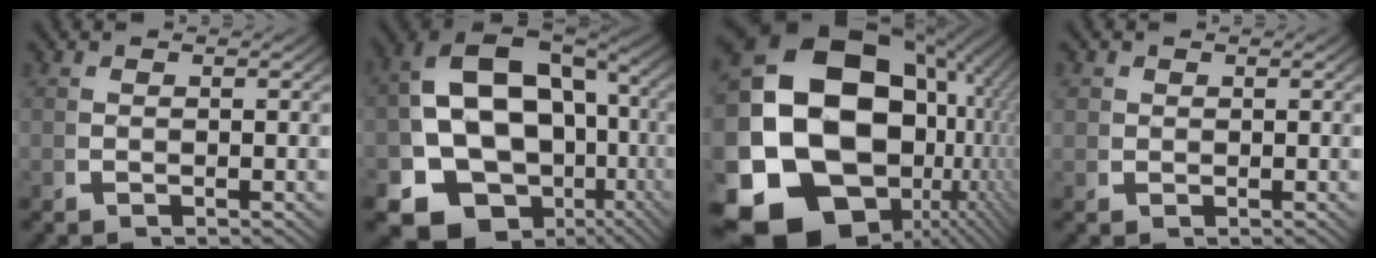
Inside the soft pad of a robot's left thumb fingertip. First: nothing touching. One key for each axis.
{"total": 19.6, "fx": -5.2, "fy": 15.0, "fz": 11.4, "tx": -0.245, "ty": -0.083, "tz": -0.072}
{"total": 29.9, "fx": -1.4, "fy": 21.6, "fz": 20.6, "tx": -0.365, "ty": -0.062, "tz": -0.011}
{"total": 1.5, "fx": 0.5, "fy": 1.4, "fz": 0.3, "tx": -0.012, "ty": -0.009, "tz": 0.010}